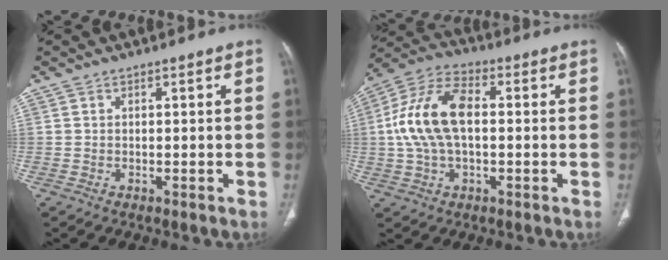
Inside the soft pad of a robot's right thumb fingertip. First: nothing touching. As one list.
[{"total": 14.4, "force": [0.6, 7.9, 12.0], "torque": [-0.242, 0.031, 0.006]}]